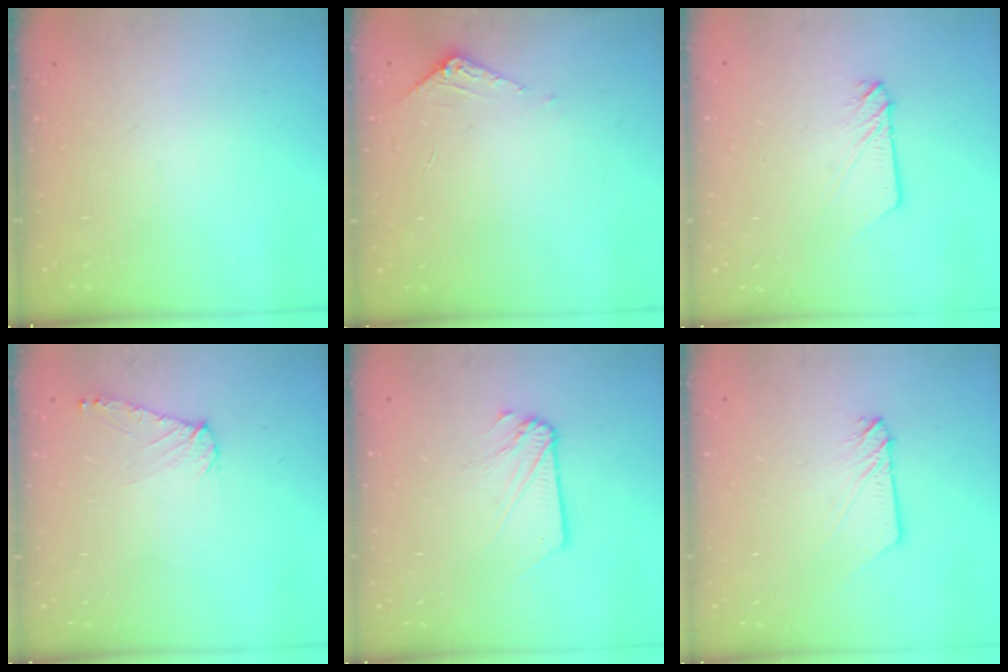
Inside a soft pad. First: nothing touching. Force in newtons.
{"total": 5.0, "press": 5.0, "slide": 0.5}
{"total": 3.0, "press": 3.0, "slide": 0.2}
{"total": 7.3, "press": 7.2, "slide": 0.7}
{"total": 3.7, "press": 3.6, "slide": 0.6}
{"total": 3.2, "press": 3.2, "slide": 0.2}